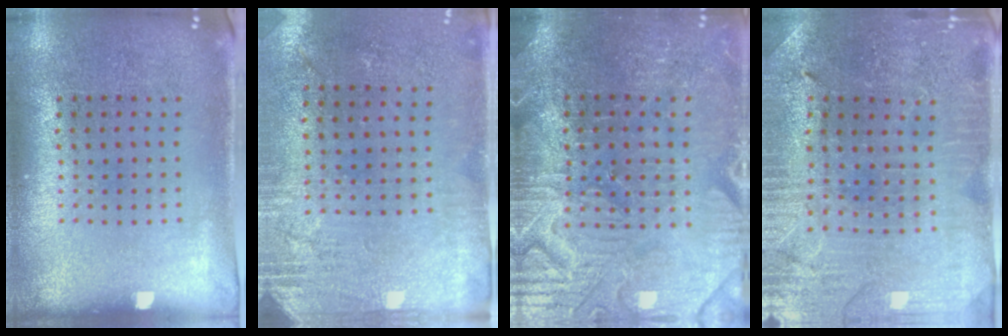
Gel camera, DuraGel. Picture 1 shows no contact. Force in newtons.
{"total": 2.8, "press": 2.4, "slide": 1.5}
{"total": 3.9, "press": 3.8, "slide": 1.1}
{"total": 1.2, "press": 1.2, "slide": 0.2}